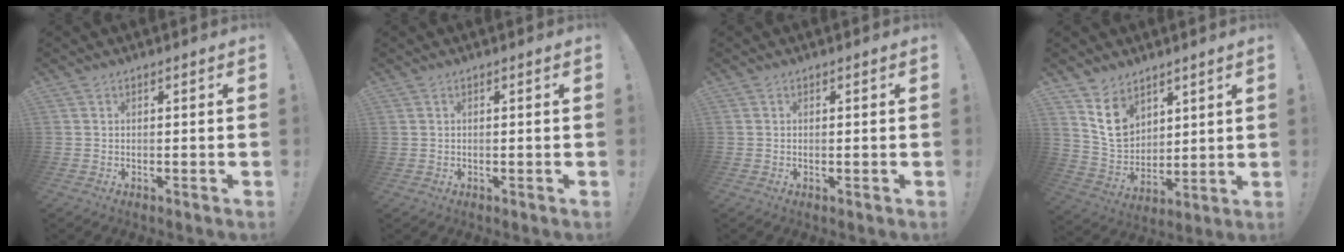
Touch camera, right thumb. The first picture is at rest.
{"total": 0.6, "force": [0.2, 0.5, -0.1], "torque": [-0.001, 0.004, 0.005]}
{"total": 0.6, "force": [0.4, 0.0, 0.4], "torque": [-0.001, -0.004, 0.006]}
{"total": 12.1, "force": [7.2, 8.5, 4.8], "torque": [-0.073, -0.045, 0.144]}